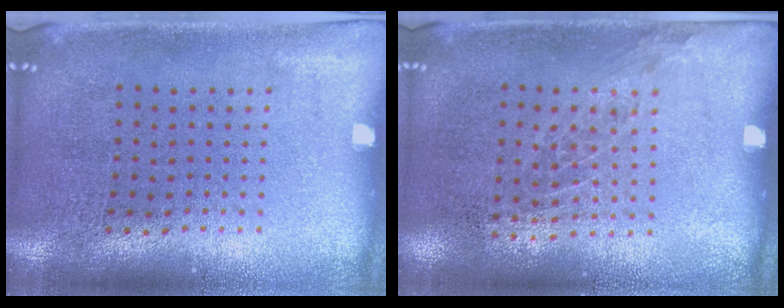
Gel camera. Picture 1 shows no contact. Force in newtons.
{"total": 0.9, "press": 0.7, "slide": 0.6}